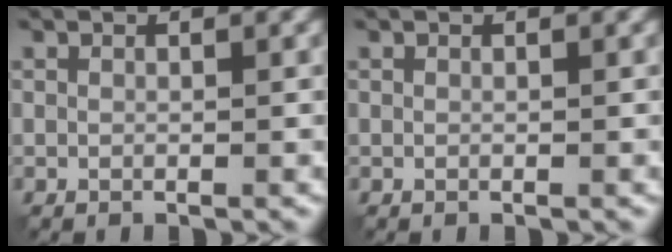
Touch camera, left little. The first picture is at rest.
{"total": 0.0}